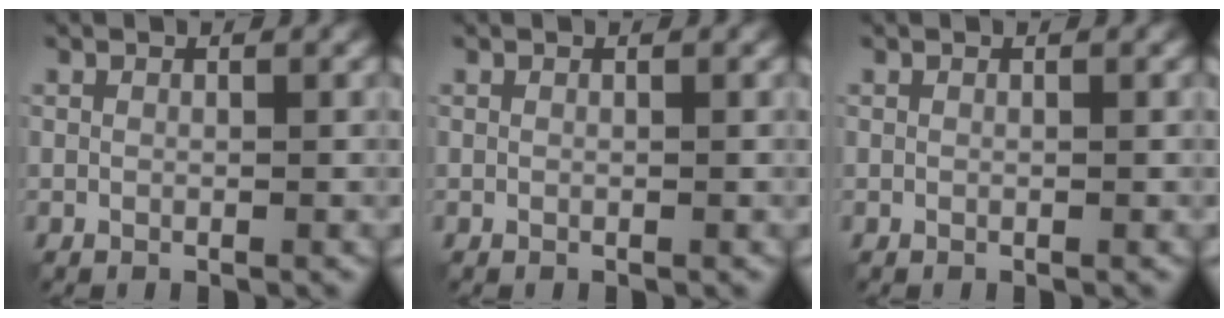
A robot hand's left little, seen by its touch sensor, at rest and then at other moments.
{"total": 0.0}
{"total": 0.0}